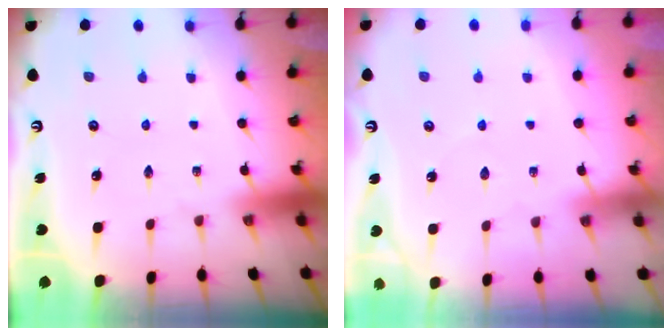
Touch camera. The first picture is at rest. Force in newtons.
{"total": 2.6, "press": 2.6, "slide": 0.4}